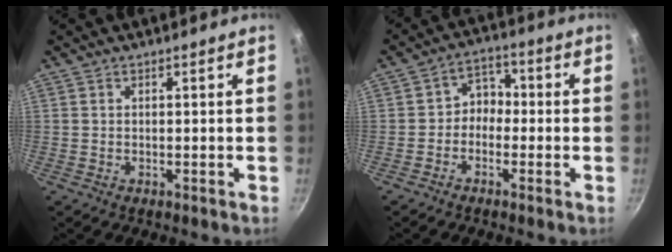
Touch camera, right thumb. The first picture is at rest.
{"total": 4.8, "force": [-1.3, 3.9, 2.4], "torque": [-0.006, 0.030, -0.035]}